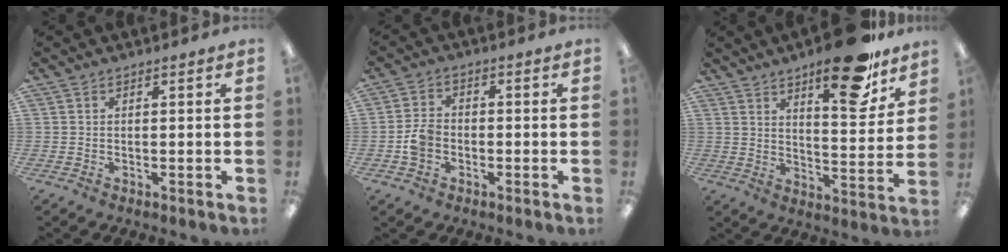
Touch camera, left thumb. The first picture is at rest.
{"total": 5.2, "force": [-1.6, 3.8, 3.1], "torque": [-0.058, 0.012, -0.029]}
{"total": 19.0, "force": [13.2, 6.7, 11.9], "torque": [-0.151, -0.086, 0.210]}